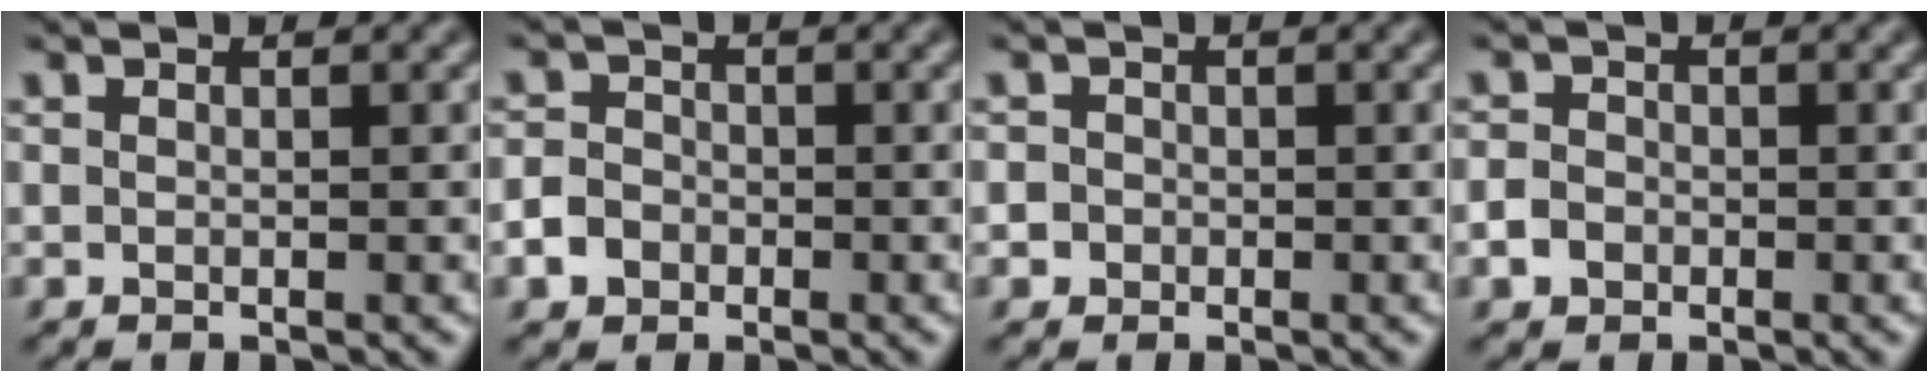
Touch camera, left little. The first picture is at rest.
{"total": 4.6, "force": [-2.4, 3.7, 1.2], "torque": [-0.014, -0.001, -0.062]}
{"total": 2.0, "force": [-0.1, 1.9, 0.4], "torque": [0.013, 0.018, -0.012]}
{"total": 3.3, "force": [-1.5, 2.8, 1.0], "torque": [-0.001, 0.009, -0.044]}